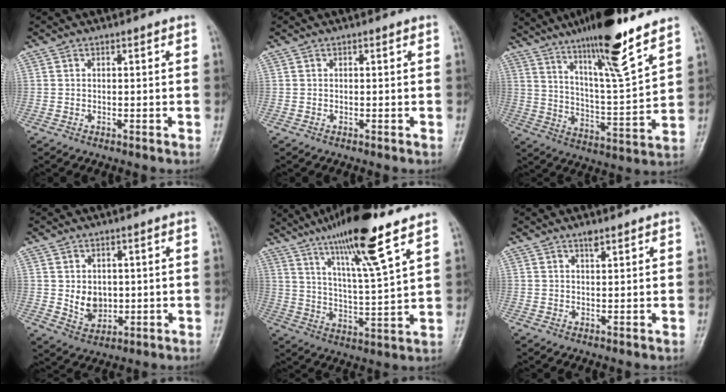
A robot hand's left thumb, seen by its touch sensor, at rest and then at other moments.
{"total": 0.0}
{"total": 17.3, "force": [12.4, 1.5, 11.9], "torque": [-0.185, -0.069, 0.209]}
{"total": 5.7, "force": [0.5, 4.5, 3.4], "torque": [-0.033, -0.010, 0.022]}
{"total": 16.1, "force": [10.7, 1.3, 12.0], "torque": [-0.202, -0.052, 0.186]}
{"total": 1.6, "force": [1.3, 0.4, 1.0], "torque": [-0.011, -0.007, 0.021]}